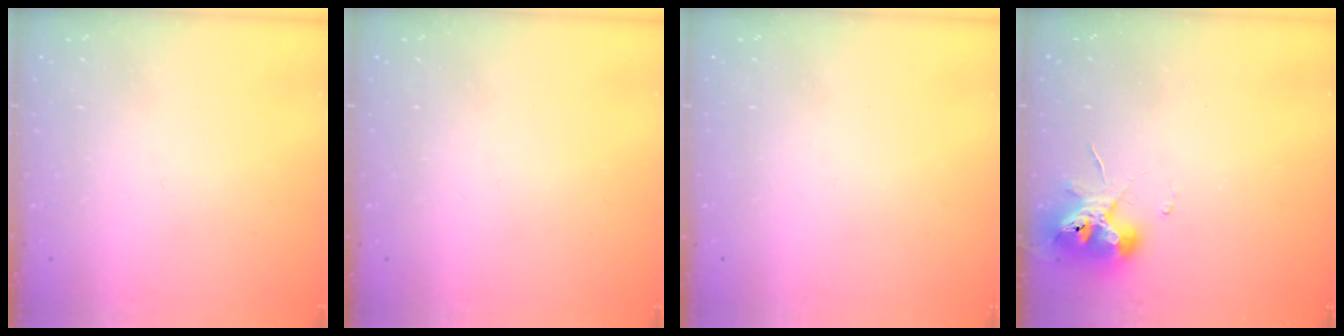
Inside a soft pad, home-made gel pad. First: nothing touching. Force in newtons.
{"total": 0.0}
{"total": 0.0}
{"total": 12.5, "press": 12.4, "slide": 2.0}